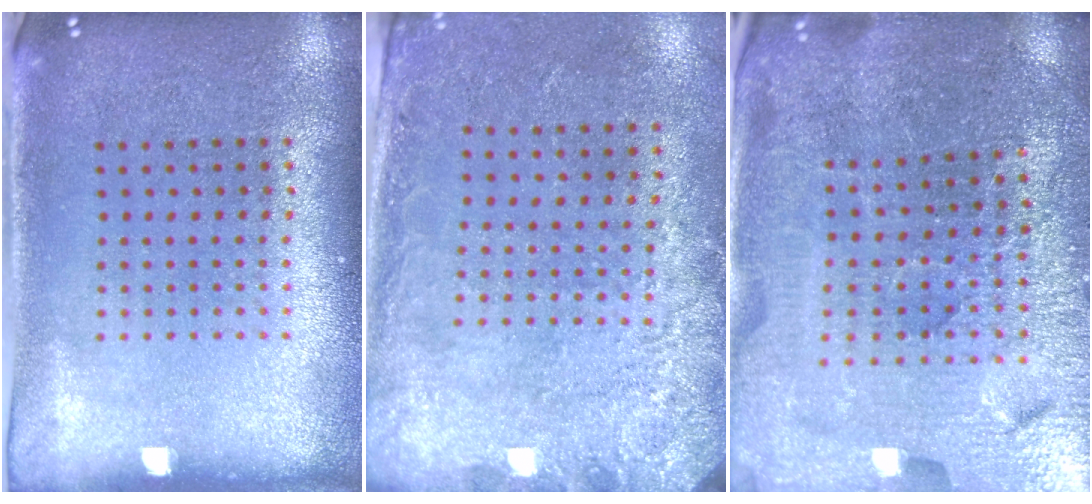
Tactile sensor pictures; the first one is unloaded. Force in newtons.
{"total": 2.8, "press": 1.9, "slide": 2.1}
{"total": 4.4, "press": 4.2, "slide": 1.1}